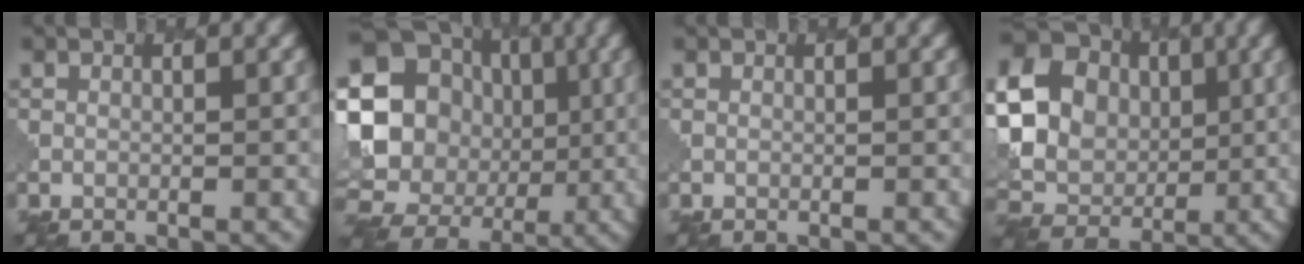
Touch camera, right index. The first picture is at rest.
{"total": 21.2, "force": [-0.2, 19.9, 7.4], "torque": [-0.177, 0.006, -0.036]}
{"total": 0.0}
{"total": 20.4, "force": [4.8, 18.0, 8.5], "torque": [-0.203, 0.035, 0.050]}